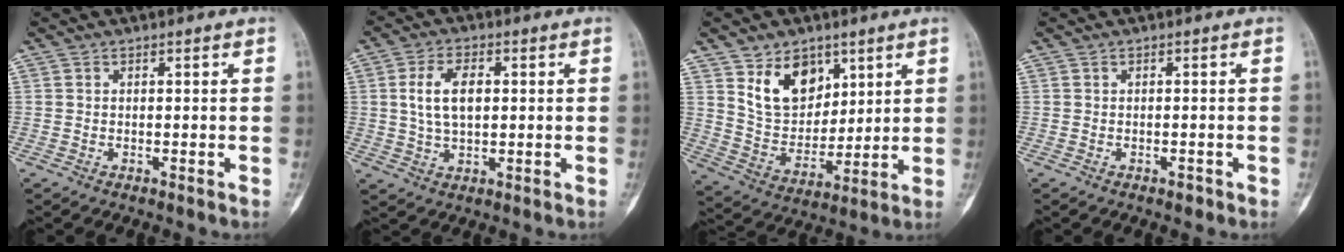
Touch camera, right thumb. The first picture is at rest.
{"total": 7.7, "force": [1.2, 4.4, 6.3], "torque": [-0.111, 0.004, 0.024]}
{"total": 12.5, "force": [6.4, 8.6, 6.5], "torque": [-0.074, -0.045, 0.129]}
{"total": 1.2, "force": [-0.7, 0.6, 0.7], "torque": [-0.008, 0.002, -0.009]}